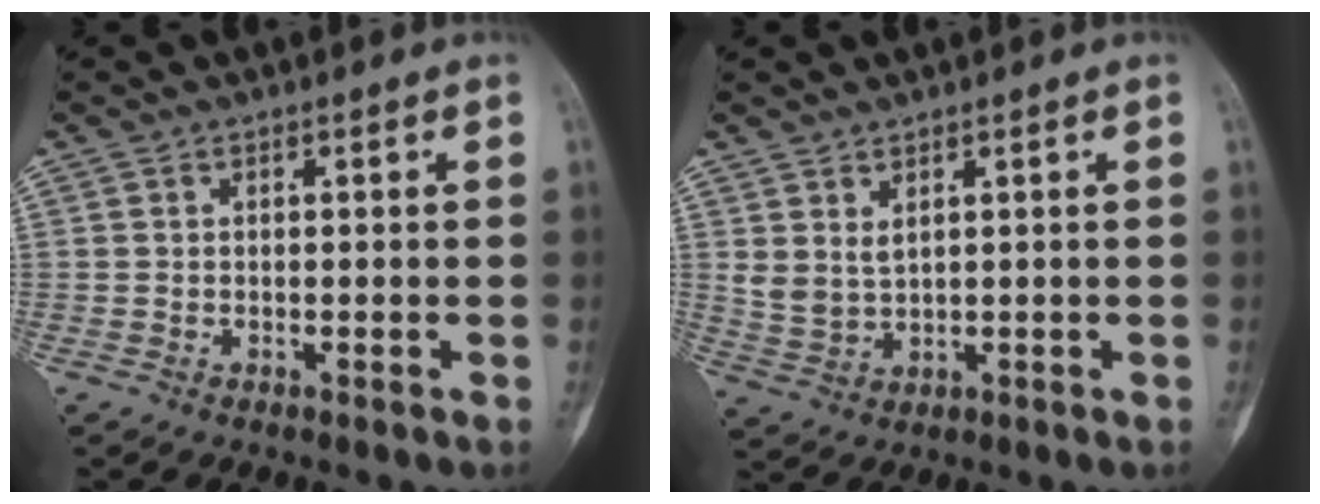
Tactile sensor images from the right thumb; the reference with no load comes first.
{"total": 3.7, "force": [1.8, 2.0, 2.6], "torque": [-0.045, -0.013, 0.047]}